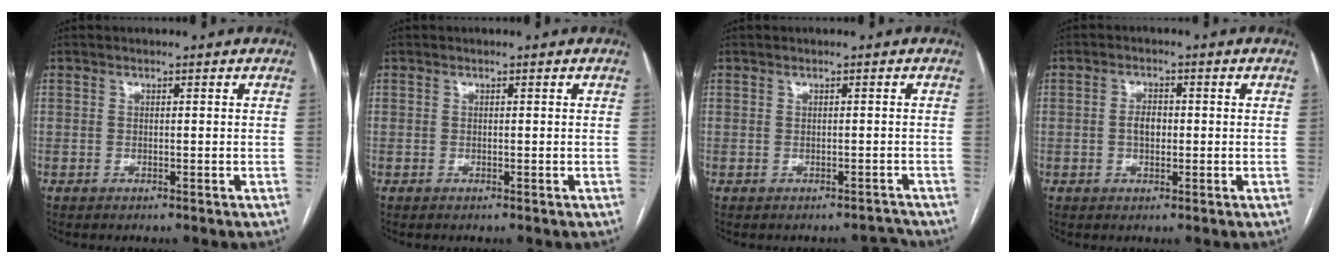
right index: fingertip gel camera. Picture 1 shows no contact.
{"total": 0.0}
{"total": 1.0, "force": [-0.9, 0.5, 0.0], "torque": [0.007, 0.005, -0.007]}
{"total": 2.6, "force": [-0.2, 1.5, 2.1], "torque": [-0.039, 0.007, -0.003]}